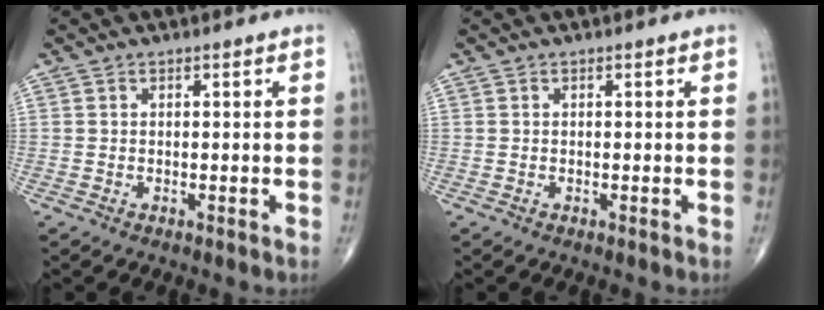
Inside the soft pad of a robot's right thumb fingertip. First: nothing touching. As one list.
[{"total": 0.0}]